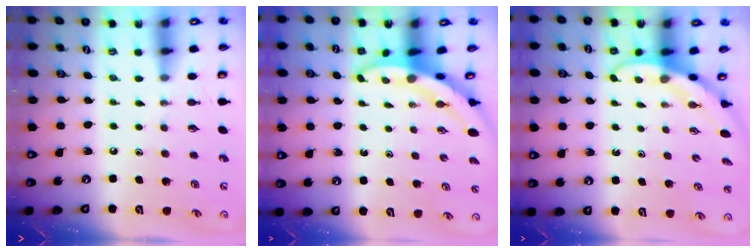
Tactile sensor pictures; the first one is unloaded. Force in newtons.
{"total": 3.0, "press": 3.0, "slide": 0.3}
{"total": 3.1, "press": 3.1, "slide": 0.1}